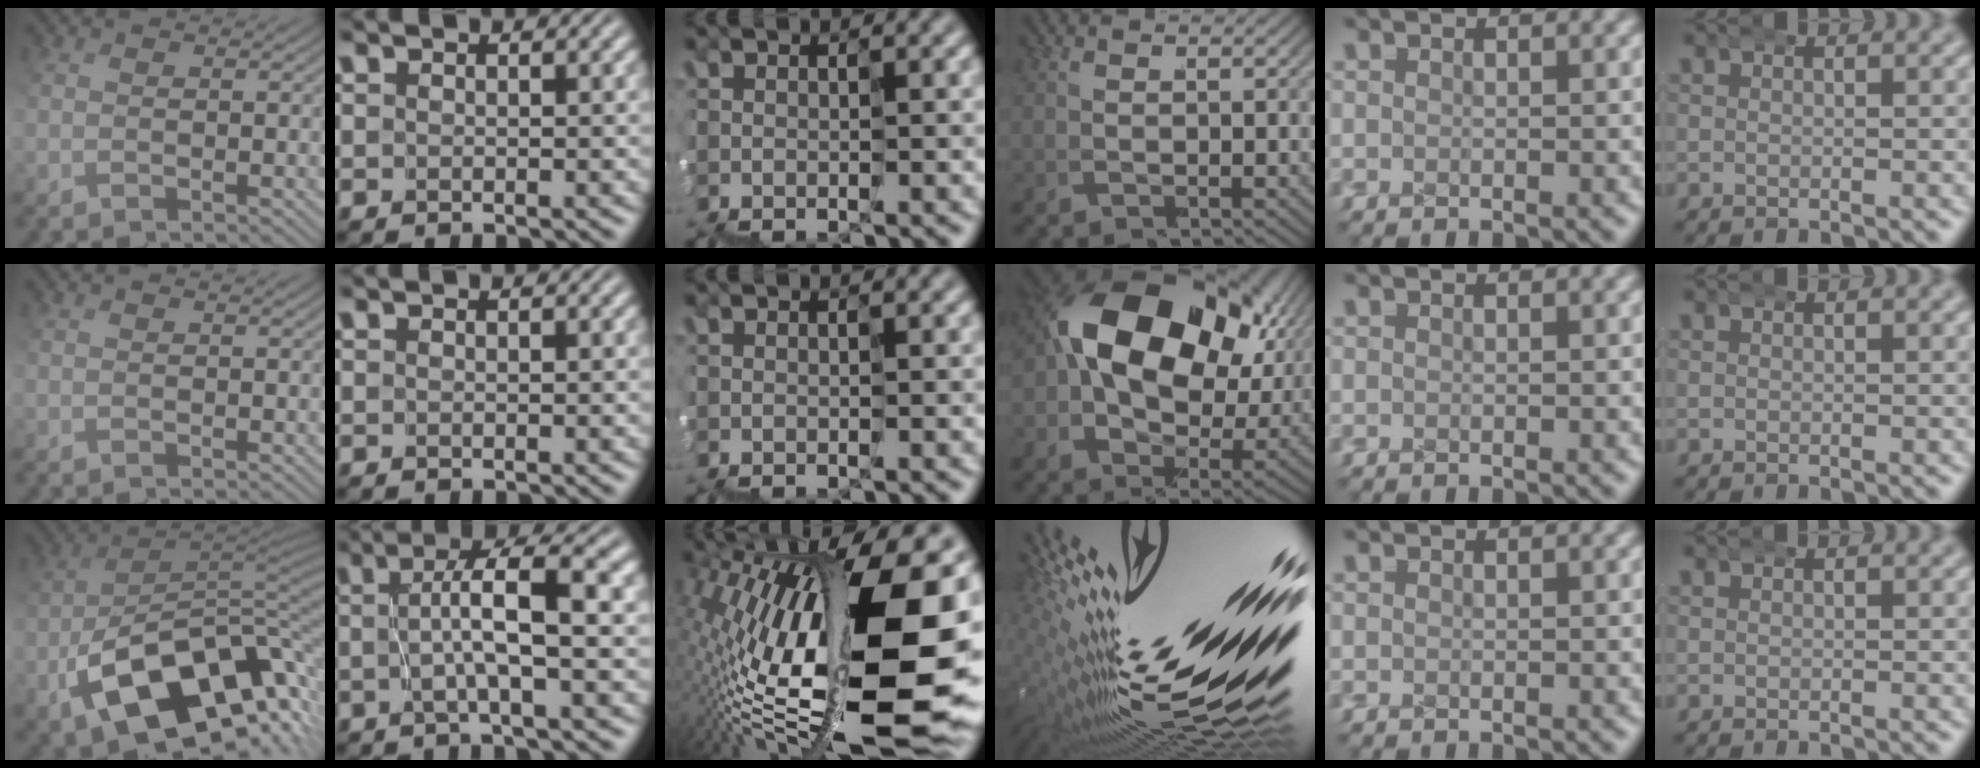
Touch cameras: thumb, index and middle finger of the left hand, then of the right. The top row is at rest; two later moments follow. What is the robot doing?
{"motion": "wrap", "object": "duck tape"}